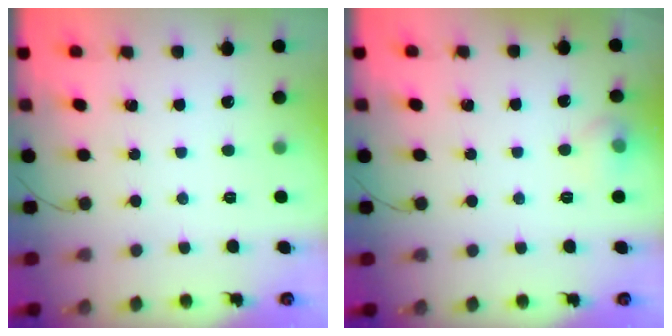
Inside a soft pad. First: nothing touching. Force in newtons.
{"total": 7.0, "press": 6.8, "slide": 1.9}